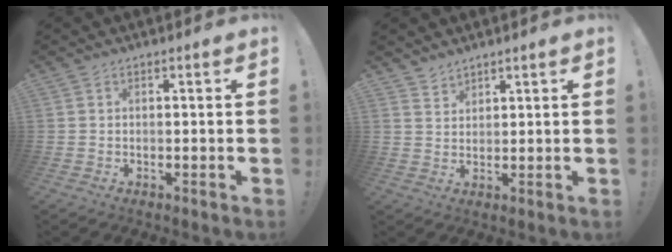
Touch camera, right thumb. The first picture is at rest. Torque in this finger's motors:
{"motor_torque": [-0.32, 0.24, -0.34, 0.35, 0.09]}